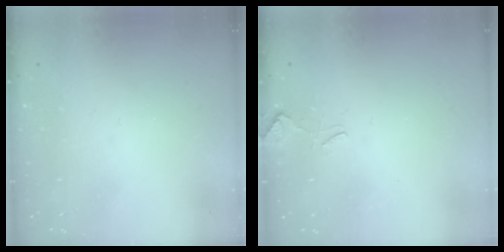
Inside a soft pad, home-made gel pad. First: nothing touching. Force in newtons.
{"total": 2.6, "press": 2.5, "slide": 0.8}